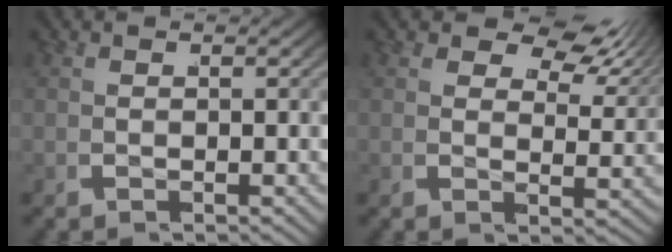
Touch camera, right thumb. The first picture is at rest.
{"total": 5.2, "force": [3.7, 2.2, 2.8], "torque": [-0.028, 0.008, 0.049]}